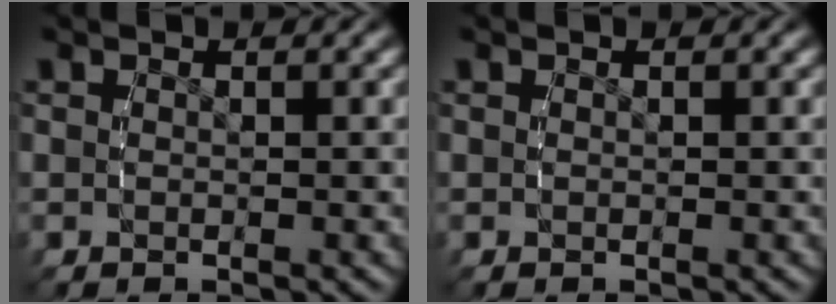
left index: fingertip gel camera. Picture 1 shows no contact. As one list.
[{"total": 0.0}]